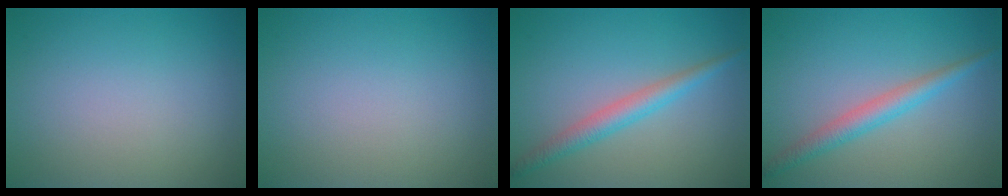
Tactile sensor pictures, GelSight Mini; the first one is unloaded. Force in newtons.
{"total": 0.0}
{"total": 2.6, "press": 2.6, "slide": 0.0}
{"total": 2.6, "press": 2.6, "slide": 0.0}